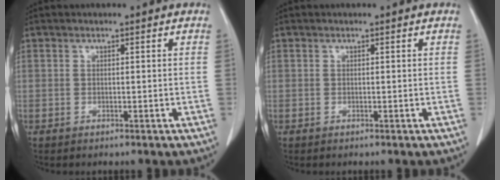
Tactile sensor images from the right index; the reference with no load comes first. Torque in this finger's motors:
{"motor_torque": [-0.01, 0.01, 0.00, 0.00]}